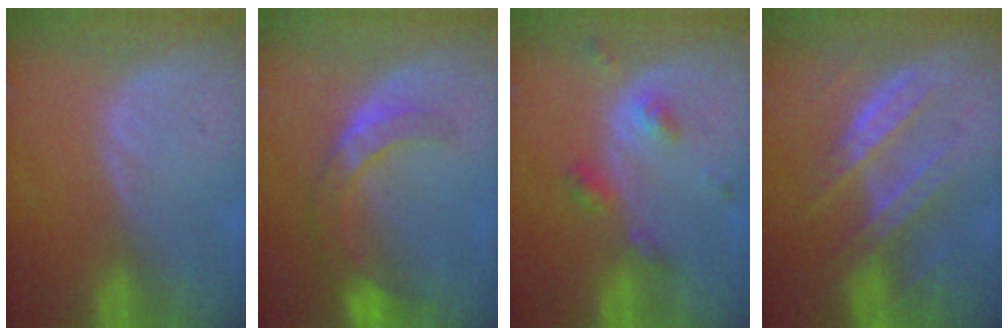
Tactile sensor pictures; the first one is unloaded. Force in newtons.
{"total": 7.2, "press": 6.4, "slide": 3.3}
{"total": 4.6, "press": 4.1, "slide": 2.1}
{"total": 7.5, "press": 7.2, "slide": 1.9}